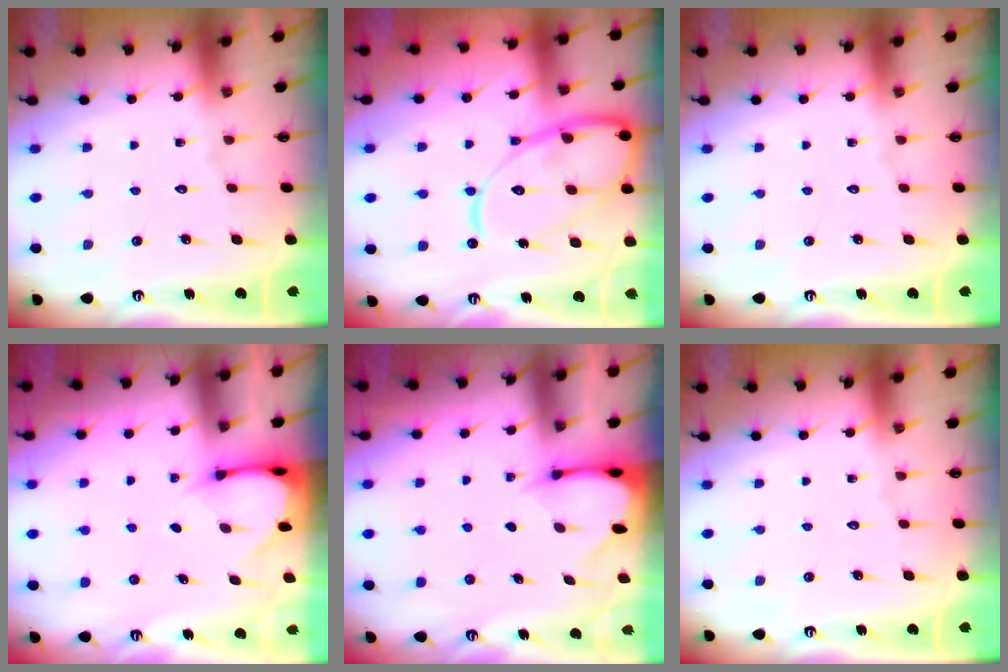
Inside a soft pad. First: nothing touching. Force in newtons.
{"total": 16.9, "press": 16.8, "slide": 1.6}
{"total": 0.0}
{"total": 2.9, "press": 2.8, "slide": 0.3}
{"total": 2.3, "press": 2.3, "slide": 0.3}
{"total": 0.0}